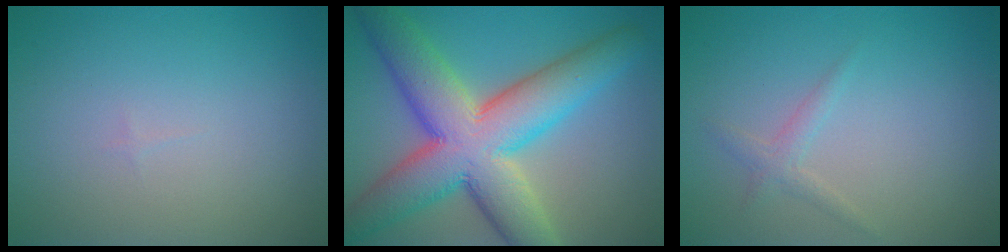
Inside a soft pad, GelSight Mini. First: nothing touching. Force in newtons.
{"total": 12.1, "press": 12.1, "slide": 0.6}
{"total": 1.3, "press": 1.3, "slide": 0.0}